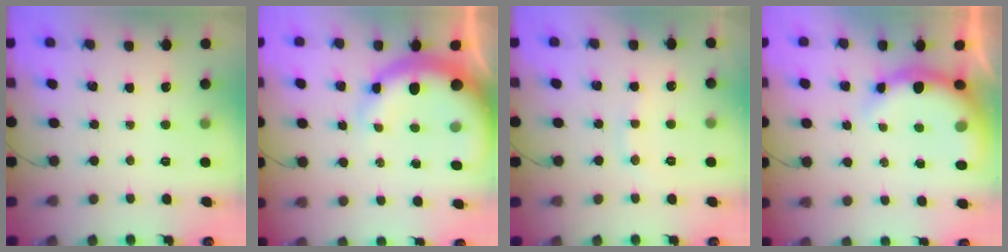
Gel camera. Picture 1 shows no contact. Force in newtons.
{"total": 12.6, "press": 12.2, "slide": 3.0}
{"total": 6.7, "press": 6.6, "slide": 1.3}
{"total": 9.3, "press": 9.2, "slide": 1.8}